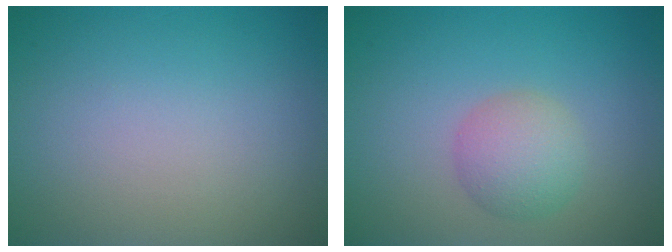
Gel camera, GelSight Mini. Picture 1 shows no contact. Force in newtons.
{"total": 3.1, "press": 3.1, "slide": 0.0}